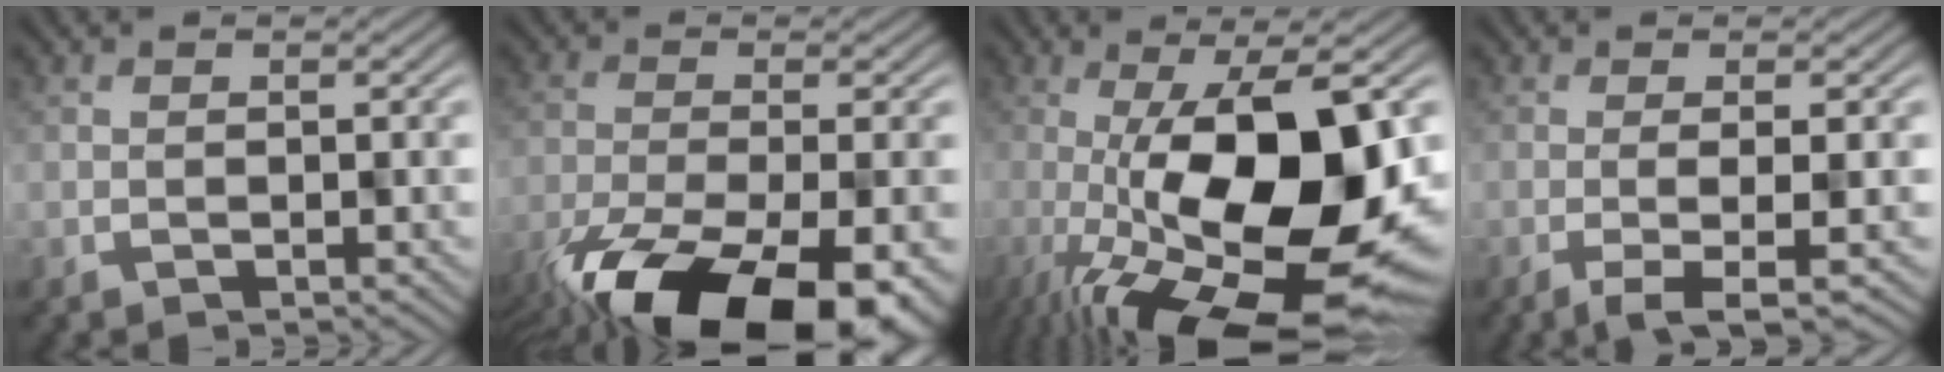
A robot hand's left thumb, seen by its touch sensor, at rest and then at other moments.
{"total": 16.7, "force": [-10.4, 6.9, 11.1], "torque": [-0.211, -0.065, -0.146]}
{"total": 17.8, "force": [-3.5, 6.6, 16.1], "torque": [-0.249, -0.023, -0.047]}
{"total": 4.1, "force": [-1.4, 0.7, 3.8], "torque": [-0.051, 0.004, -0.022]}